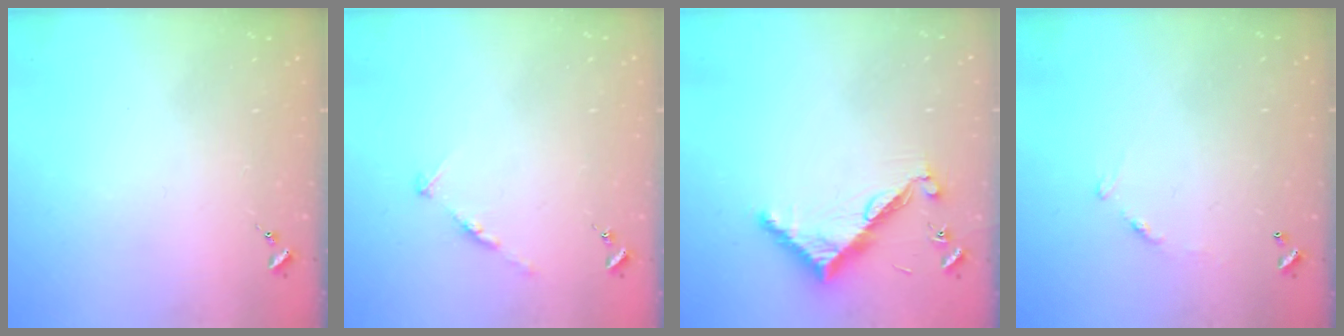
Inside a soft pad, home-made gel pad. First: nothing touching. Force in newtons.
{"total": 4.9, "press": 4.9, "slide": 0.5}
{"total": 8.9, "press": 8.9, "slide": 0.8}
{"total": 6.8, "press": 6.8, "slide": 0.4}